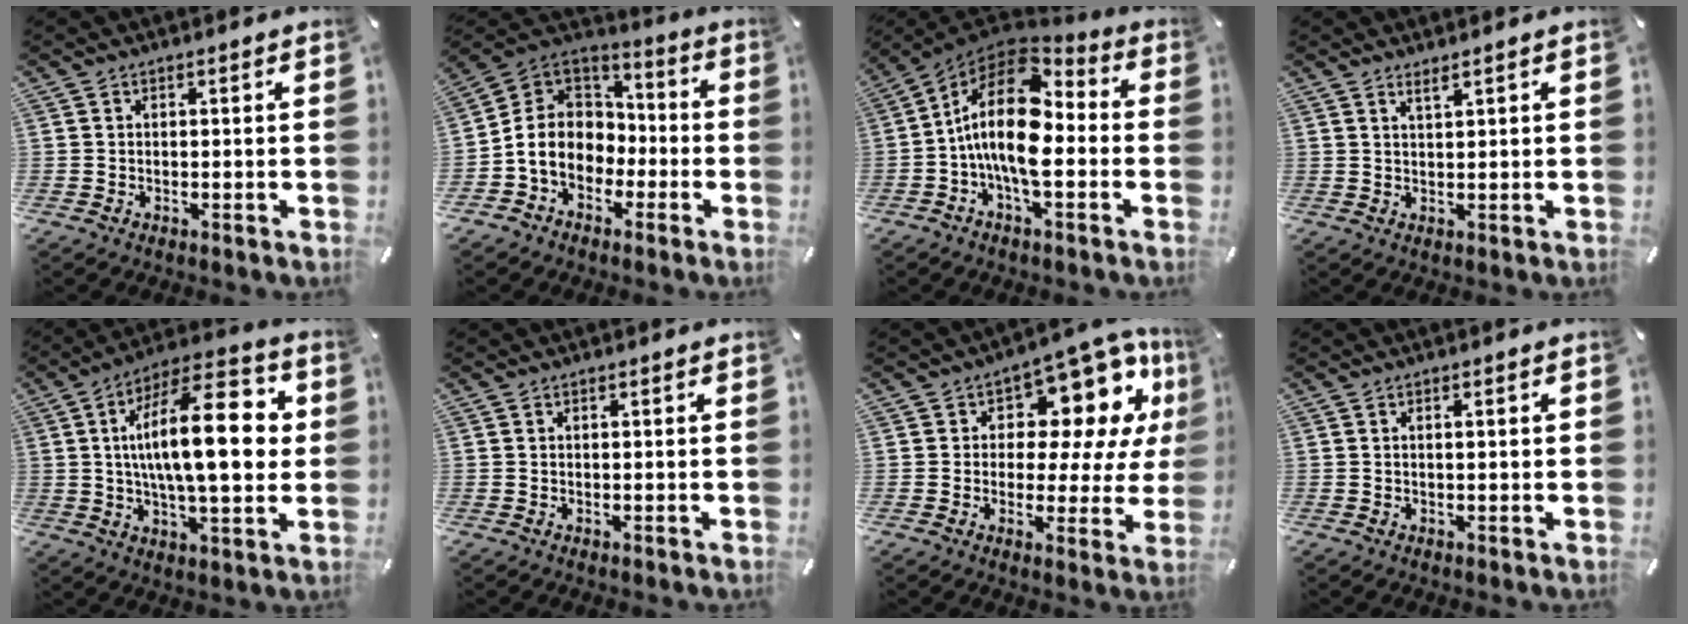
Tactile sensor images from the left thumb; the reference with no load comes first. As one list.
[{"total": 10.9, "force": [-3.7, 9.5, 4.0], "torque": [-0.112, 0.019, -0.066]}, {"total": 17.1, "force": [-0.7, 8.6, 14.8], "torque": [-0.297, -0.006, -0.012]}, {"total": 1.8, "force": [1.4, 0.2, 1.0], "torque": [-0.021, -0.001, 0.026]}, {"total": 22.4, "force": [3.3, 8.2, 20.6], "torque": [-0.360, -0.005, 0.039]}, {"total": 0.0}, {"total": 12.7, "force": [7.5, 7.0, 7.5], "torque": [-0.095, -0.075, 0.127]}, {"total": 1.4, "force": [0.2, 0.3, 1.4], "torque": [-0.027, 0.001, 0.002]}]